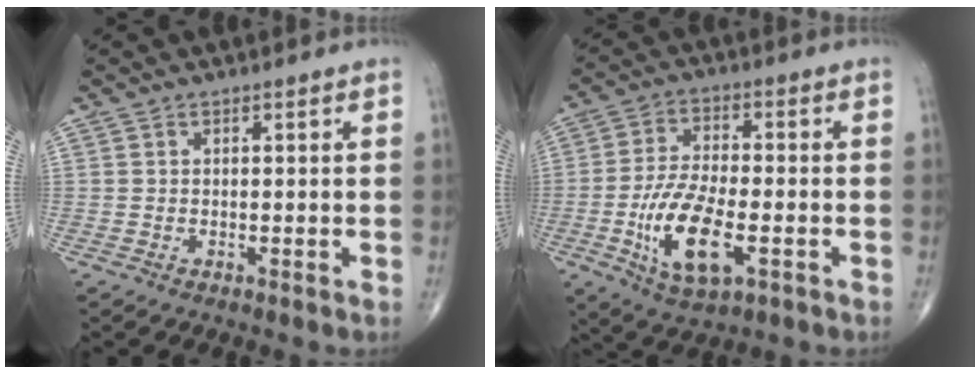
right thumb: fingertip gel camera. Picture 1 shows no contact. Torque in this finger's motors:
{"motor_torque": [0.02, 0.93, 1.19, -0.10, 0.44]}